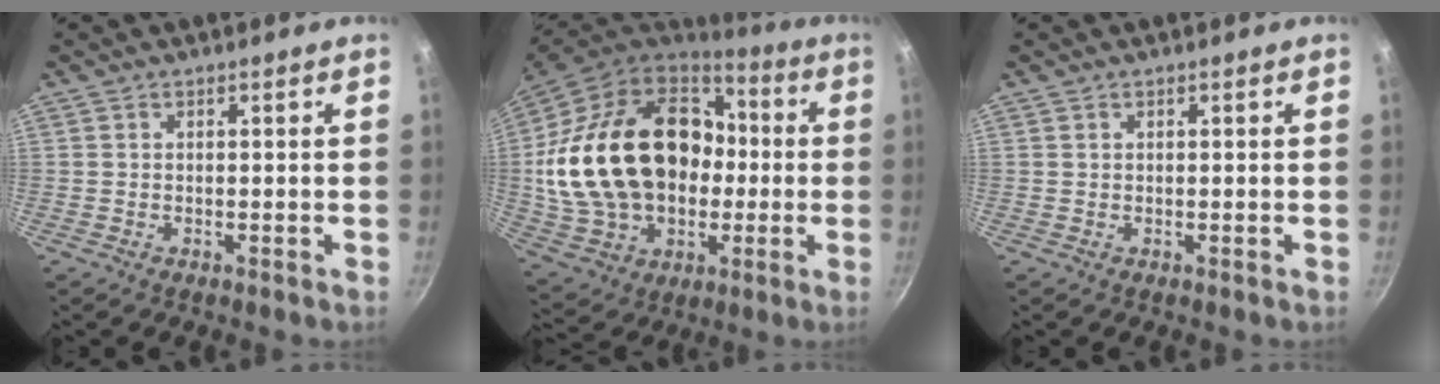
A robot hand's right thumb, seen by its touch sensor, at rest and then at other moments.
{"total": 31.5, "force": [0.8, 22.4, 22.1], "torque": [-0.397, 0.043, 0.036]}
{"total": 0.0}